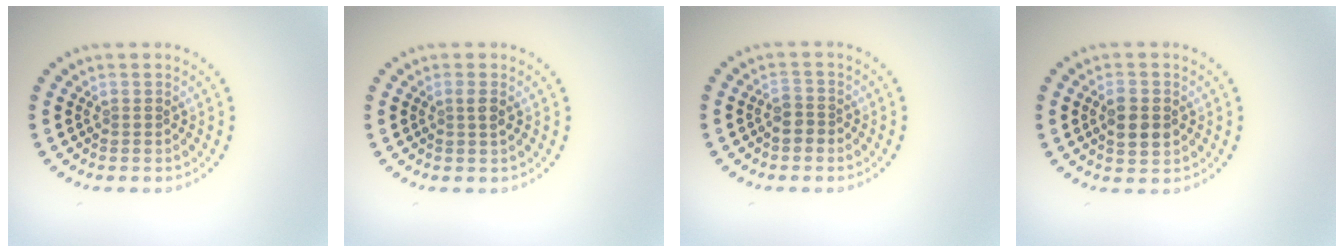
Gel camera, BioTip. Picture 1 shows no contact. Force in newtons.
{"total": 1.1, "press": 0.9, "slide": 0.6}
{"total": 1.3, "press": 1.2, "slide": 0.7}
{"total": 3.0, "press": 3.0, "slide": 0.2}